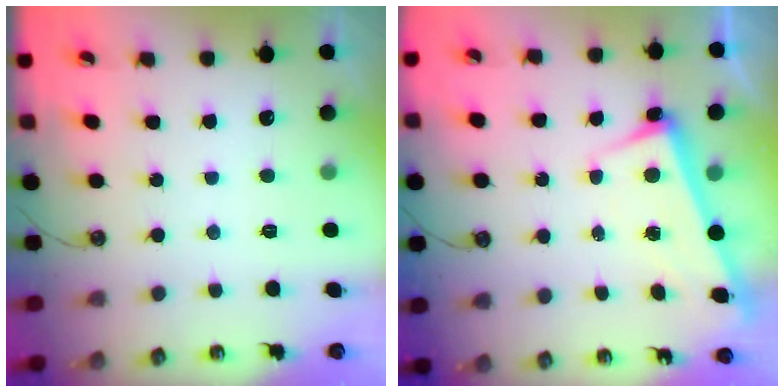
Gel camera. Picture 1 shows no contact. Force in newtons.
{"total": 2.5, "press": 2.4, "slide": 0.7}